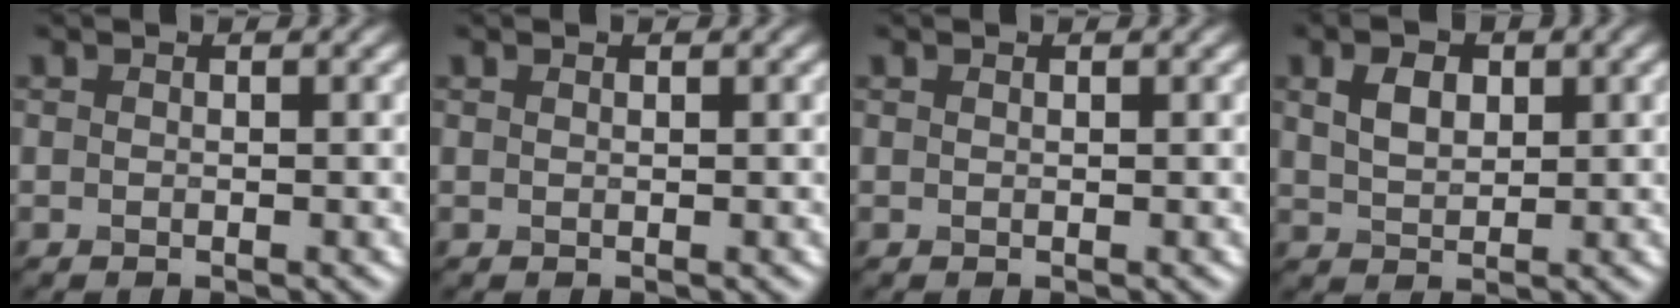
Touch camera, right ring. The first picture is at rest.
{"total": 0.0}
{"total": 0.0}
{"total": 3.2, "force": [1.2, 2.0, 2.2], "torque": [-0.045, 0.005, 0.023]}